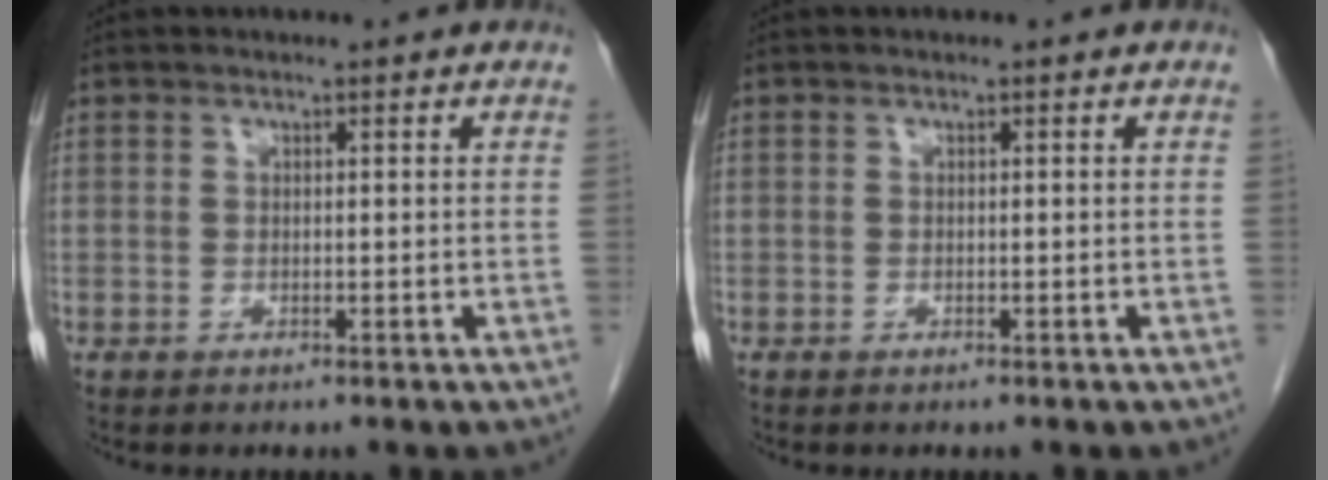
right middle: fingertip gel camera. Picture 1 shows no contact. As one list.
[{"total": 0.0}]